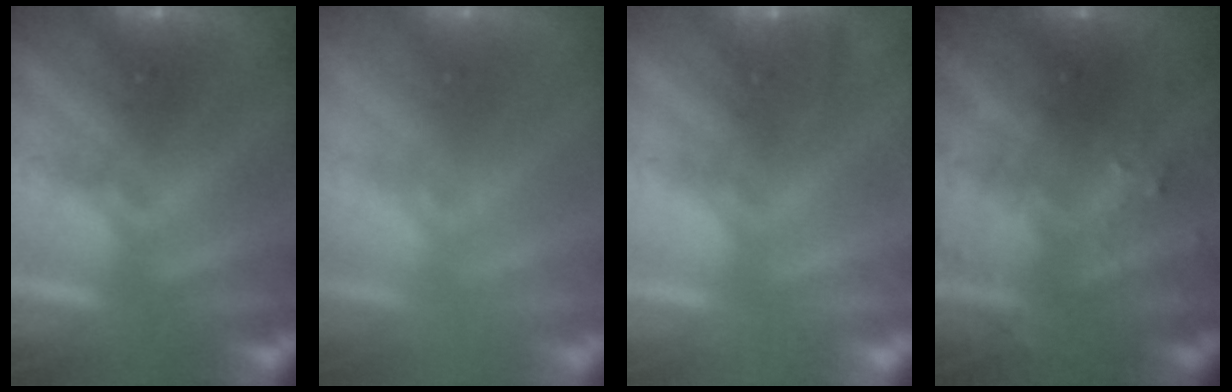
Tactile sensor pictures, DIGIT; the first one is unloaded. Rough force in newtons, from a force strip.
{"total": 2.7}
{"total": 4.5}
{"total": 5.9}